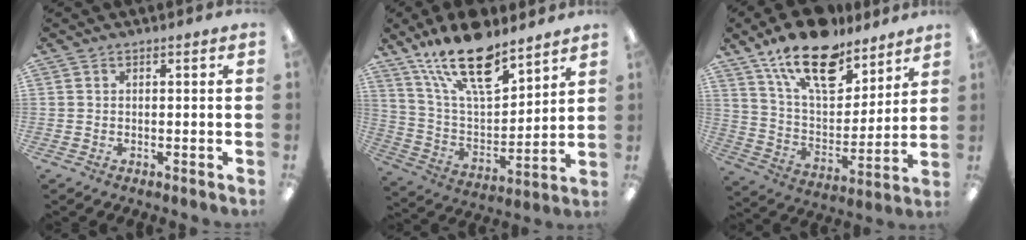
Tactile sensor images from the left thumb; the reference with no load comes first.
{"total": 20.0, "force": [14.0, 8.1, 11.8], "torque": [-0.211, -0.078, 0.246]}
{"total": 19.5, "force": [13.8, 9.0, 10.4], "torque": [-0.176, -0.082, 0.242]}